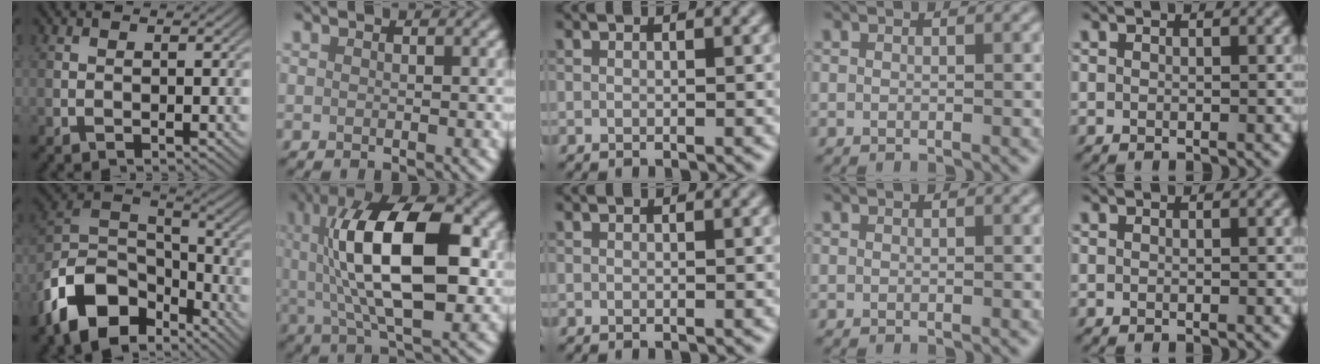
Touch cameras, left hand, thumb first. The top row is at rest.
{"thumb": {"total": 14.2, "force": [-8.1, 8.4, 8.0], "torque": [-0.192, -0.018, -0.161]}, "index": {"total": 13.5, "force": [1.6, 5.5, 12.2], "torque": [-0.193, 0.017, 0.021]}}